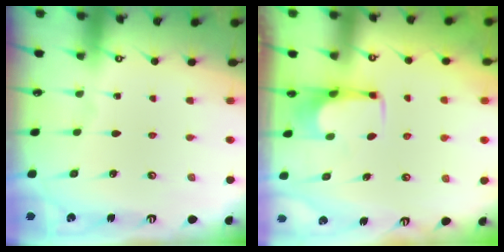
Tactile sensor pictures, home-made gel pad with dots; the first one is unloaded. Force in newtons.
{"total": 0.0}